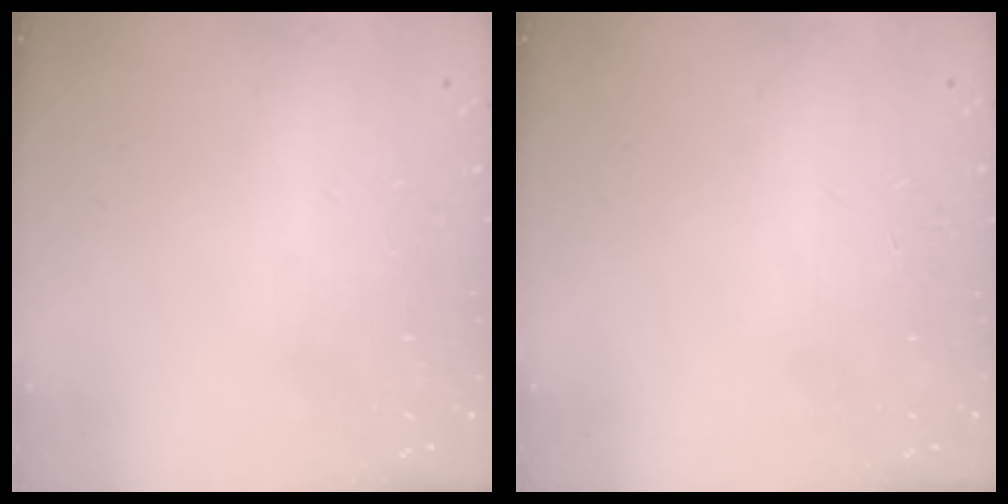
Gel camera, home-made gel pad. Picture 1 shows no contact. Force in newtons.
{"total": 0.0}